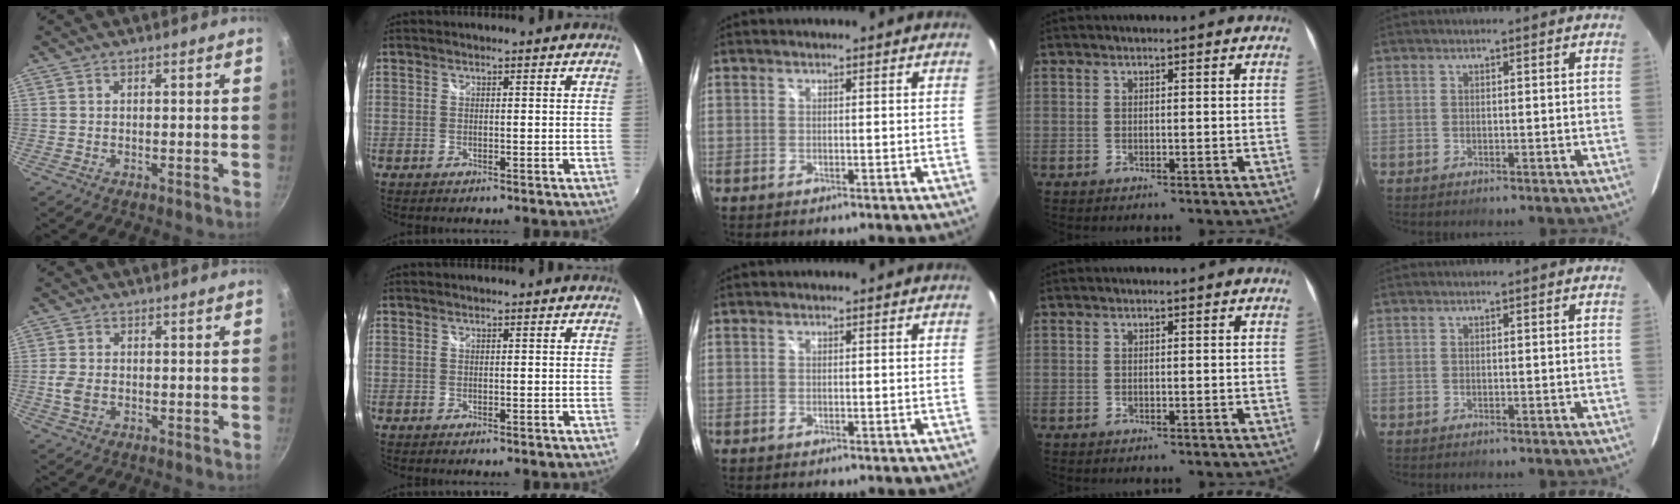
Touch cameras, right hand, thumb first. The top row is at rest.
{"thumb": {"total": 3.8, "force": [-0.5, 2.7, 2.6], "torque": [-0.054, 0.003, -0.010]}}